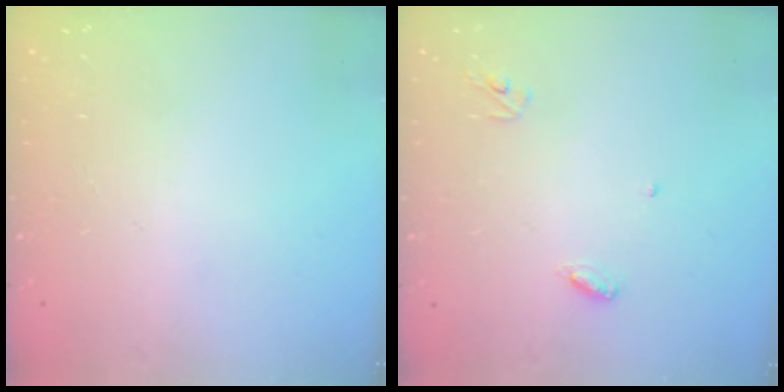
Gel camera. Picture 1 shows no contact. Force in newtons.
{"total": 3.9, "press": 3.9, "slide": 0.3}